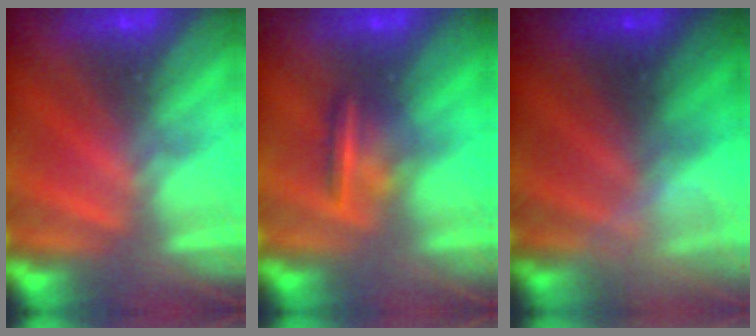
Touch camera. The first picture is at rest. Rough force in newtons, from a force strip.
{"total": 7.2}
{"total": 2.4}